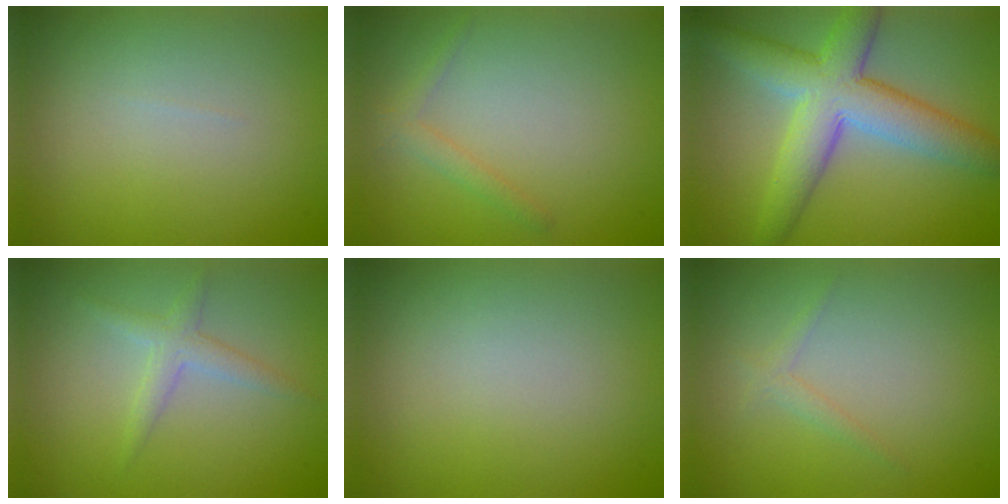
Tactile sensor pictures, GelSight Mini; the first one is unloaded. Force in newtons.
{"total": 1.3, "press": 1.3, "slide": 0.1}
{"total": 7.7, "press": 7.7, "slide": 0.4}
{"total": 2.0, "press": 2.0, "slide": 0.1}
{"total": 0.0}
{"total": 1.0, "press": 1.0, "slide": 0.1}